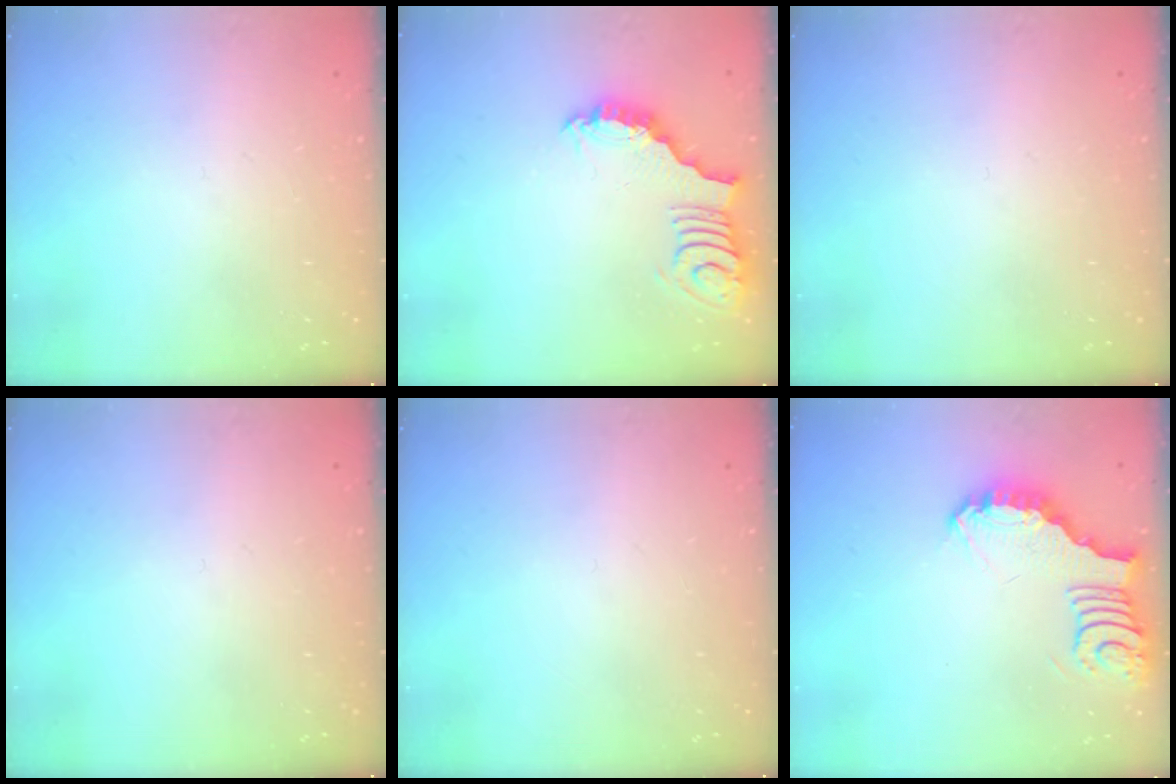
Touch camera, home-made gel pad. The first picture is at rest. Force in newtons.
{"total": 3.3, "press": 3.3, "slide": 0.6}
{"total": 0.0}
{"total": 0.0}
{"total": 0.0}
{"total": 4.0, "press": 4.0, "slide": 0.3}